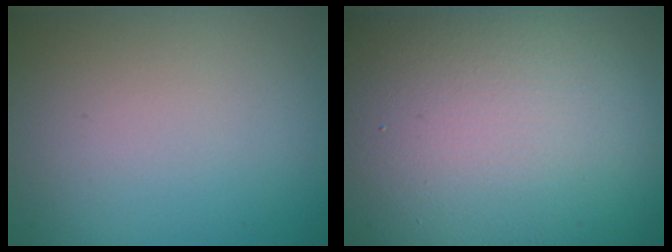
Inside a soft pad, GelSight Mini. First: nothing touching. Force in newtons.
{"total": 23.7, "press": 23.6, "slide": 1.3}